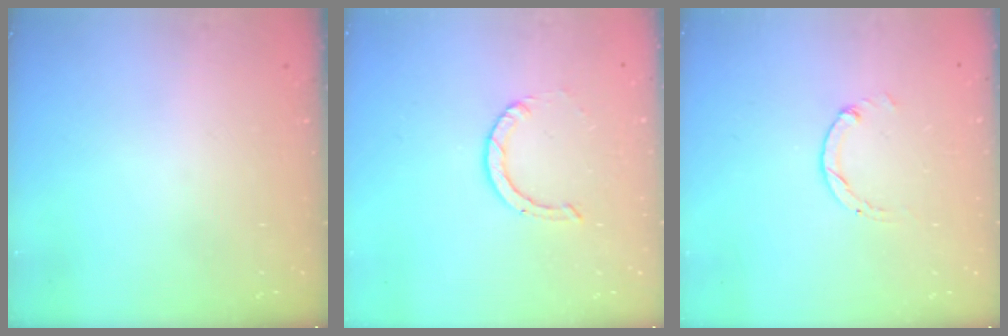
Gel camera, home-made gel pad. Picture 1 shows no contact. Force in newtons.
{"total": 2.0, "press": 2.0, "slide": 0.2}
{"total": 0.0}